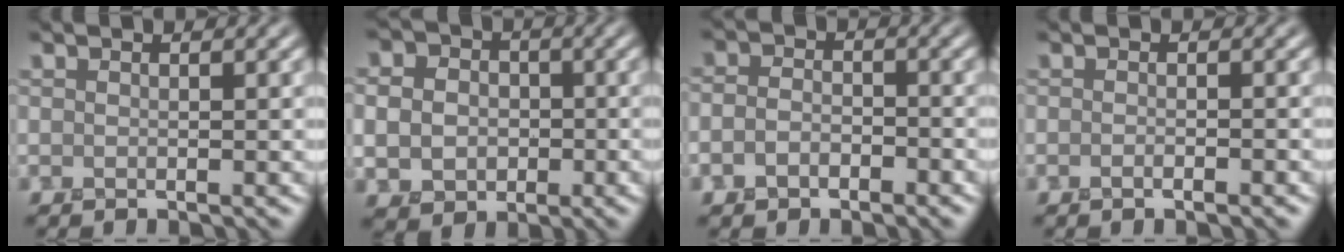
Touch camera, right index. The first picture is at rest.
{"total": 6.9, "force": [0.0, 6.0, 3.4], "torque": [-0.063, 0.012, -0.017]}
{"total": 2.5, "force": [-1.2, 1.7, 1.3], "torque": [-0.023, 0.002, -0.028]}
{"total": 1.5, "force": [-0.7, 0.4, 1.2], "torque": [-0.013, 0.001, -0.013]}